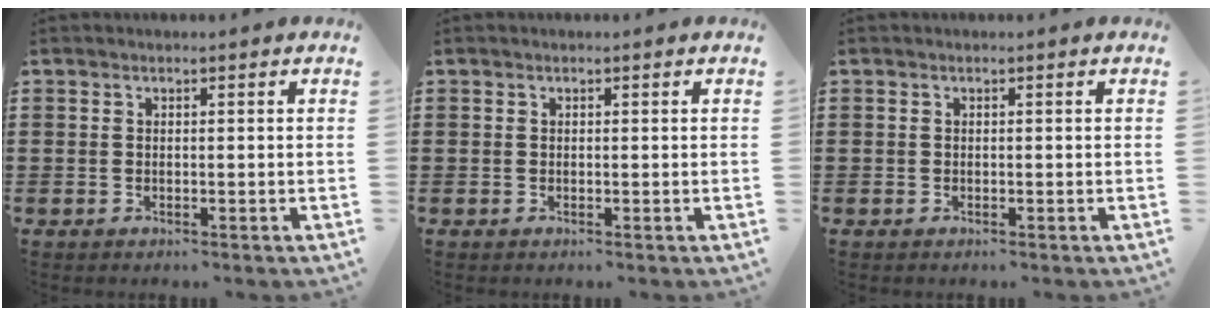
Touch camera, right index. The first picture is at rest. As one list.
[{"total": 0.0}, {"total": 0.0}]